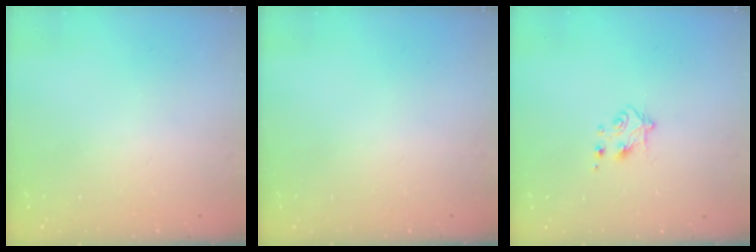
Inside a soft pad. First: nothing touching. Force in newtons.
{"total": 0.0}
{"total": 4.8, "press": 4.8, "slide": 0.6}